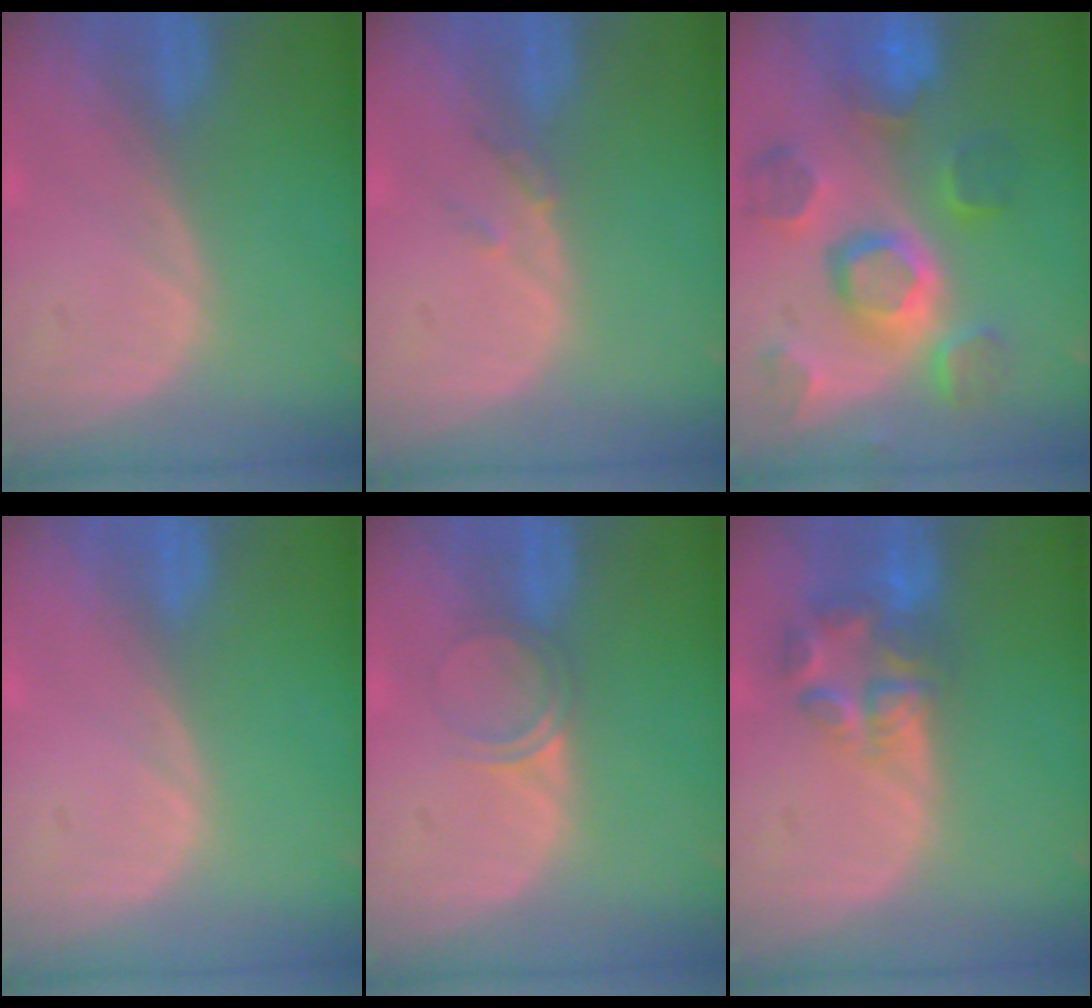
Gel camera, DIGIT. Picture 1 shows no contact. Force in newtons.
{"total": 1.5, "press": 1.3, "slide": 0.7}
{"total": 11.4, "press": 10.1, "slide": 5.4}
{"total": 0.0}
{"total": 2.5, "press": 2.1, "slide": 1.2}
{"total": 7.0, "press": 6.1, "slide": 3.4}